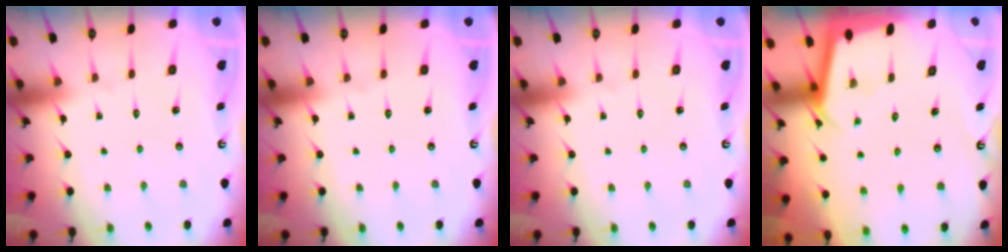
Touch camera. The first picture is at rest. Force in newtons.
{"total": 0.0}
{"total": 0.0}
{"total": 2.3, "press": 2.3, "slide": 0.1}